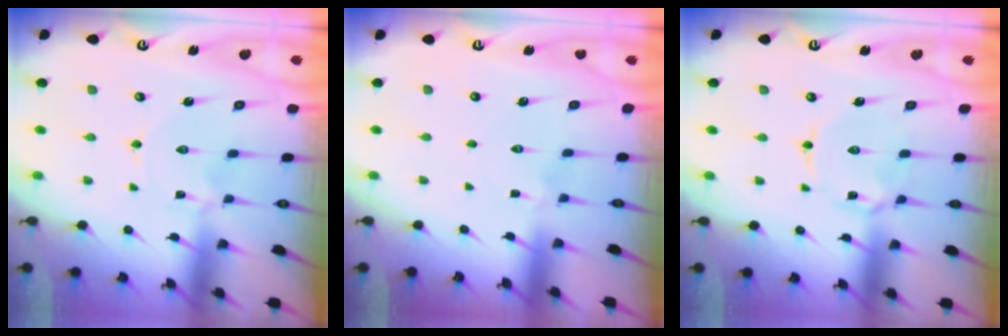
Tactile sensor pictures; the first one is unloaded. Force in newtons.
{"total": 2.4, "press": 2.4, "slide": 0.4}
{"total": 3.0, "press": 3.0, "slide": 0.4}